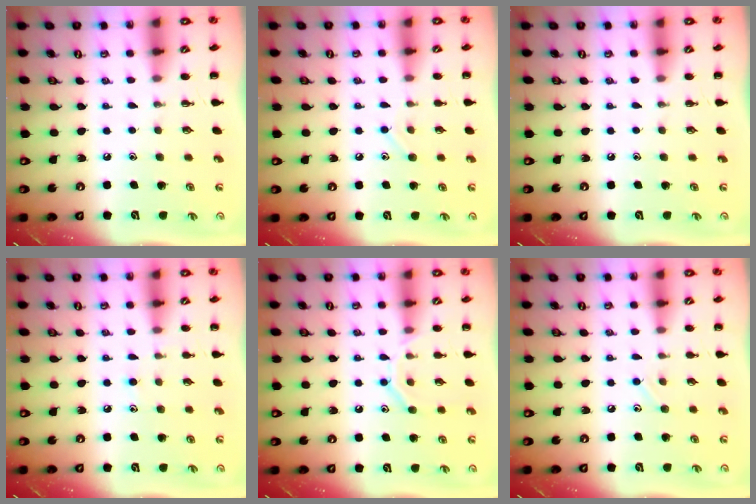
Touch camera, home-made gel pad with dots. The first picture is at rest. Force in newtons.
{"total": 6.5, "press": 6.3, "slide": 1.7}
{"total": 0.0}
{"total": 6.7, "press": 6.3, "slide": 2.3}
{"total": 9.8, "press": 9.7, "slide": 1.6}
{"total": 5.9, "press": 5.6, "slide": 2.0}